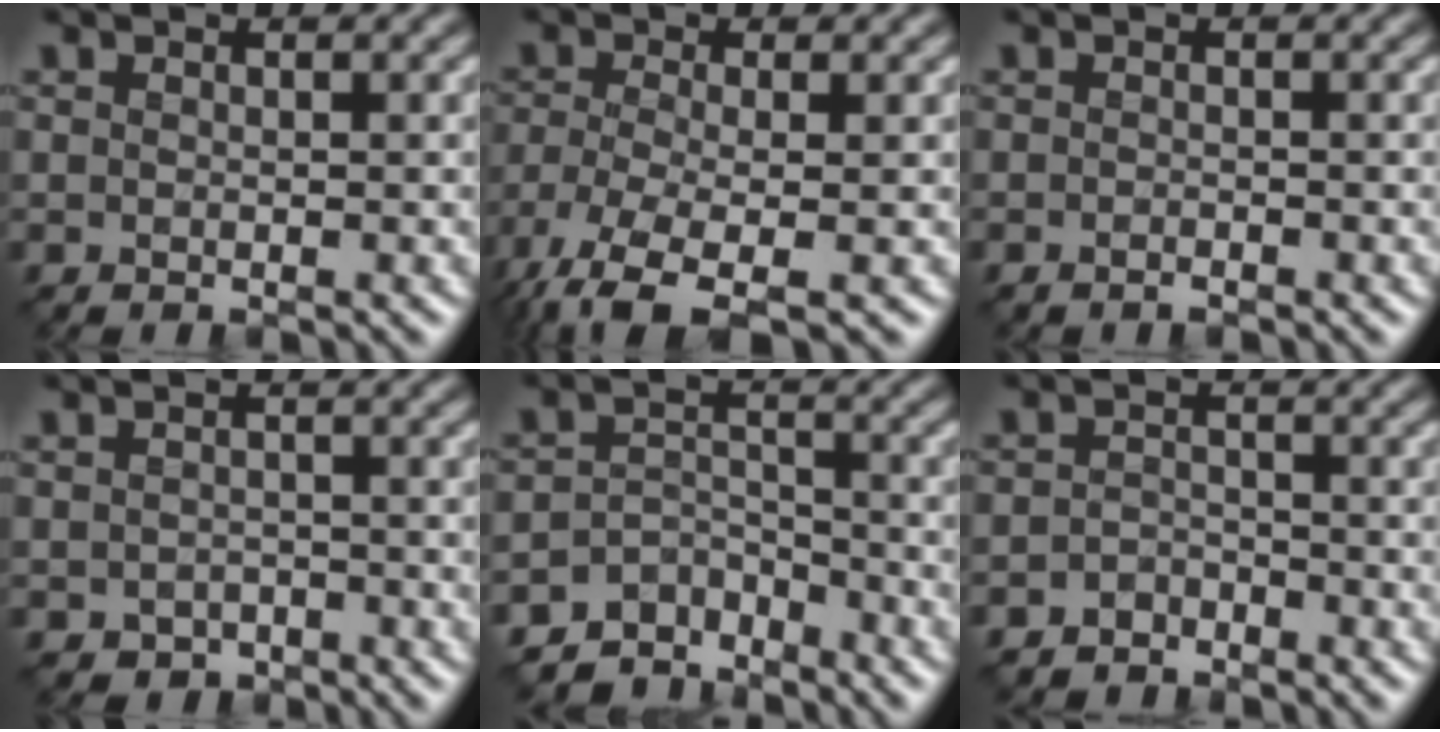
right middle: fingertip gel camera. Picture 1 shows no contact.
{"total": 7.5, "force": [-4.7, 2.3, 5.3], "torque": [-0.117, -0.020, -0.094]}
{"total": 0.6, "force": [-0.5, 0.2, 0.4], "torque": [-0.006, 0.000, -0.009]}
{"total": 1.6, "force": [-0.9, 1.2, 0.5], "torque": [-0.005, -0.004, -0.016]}
{"total": 4.9, "force": [-4.5, 2.0, 0.7], "torque": [-0.003, -0.005, -0.081]}
{"total": 2.2, "force": [-1.9, 1.0, 0.0], "torque": [0.007, 0.006, -0.040]}